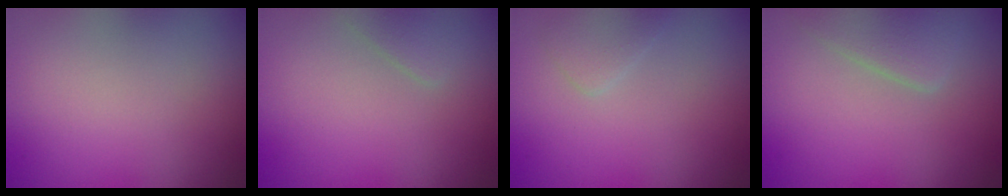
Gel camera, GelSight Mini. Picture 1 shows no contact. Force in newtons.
{"total": 0.9, "press": 0.9, "slide": 0.1}
{"total": 1.2, "press": 1.2, "slide": 0.1}
{"total": 2.7, "press": 2.7, "slide": 0.1}